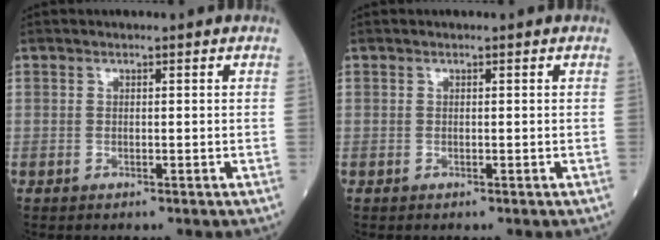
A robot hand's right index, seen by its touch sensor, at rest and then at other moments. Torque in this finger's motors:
{"motor_torque": [0.00, 0.00, 0.00, 0.00]}